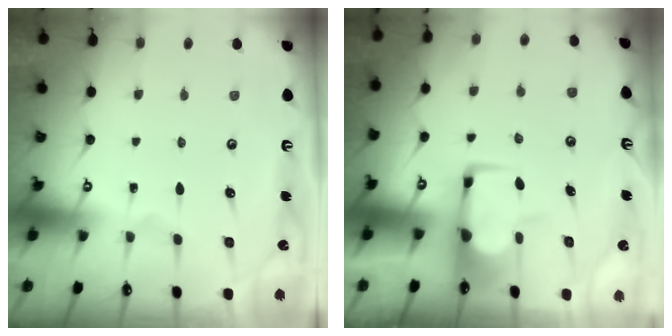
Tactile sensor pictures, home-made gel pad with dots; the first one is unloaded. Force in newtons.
{"total": 2.4, "press": 2.3, "slide": 0.5}